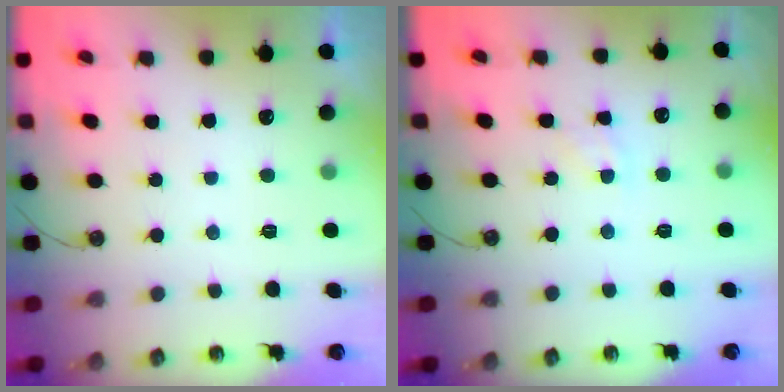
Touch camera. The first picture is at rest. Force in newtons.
{"total": 4.4, "press": 4.4, "slide": 0.6}